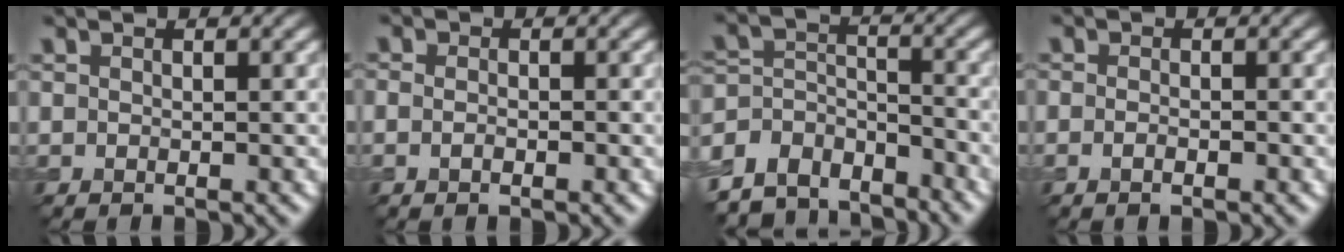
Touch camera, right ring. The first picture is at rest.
{"total": 2.2, "force": [0.2, 1.4, 1.7], "torque": [-0.010, 0.012, -0.022]}
{"total": 7.2, "force": [-6.2, 3.5, 1.3], "torque": [-0.022, -0.007, -0.119]}
{"total": 1.7, "force": [-0.3, 0.9, 1.5], "torque": [-0.005, 0.002, -0.016]}